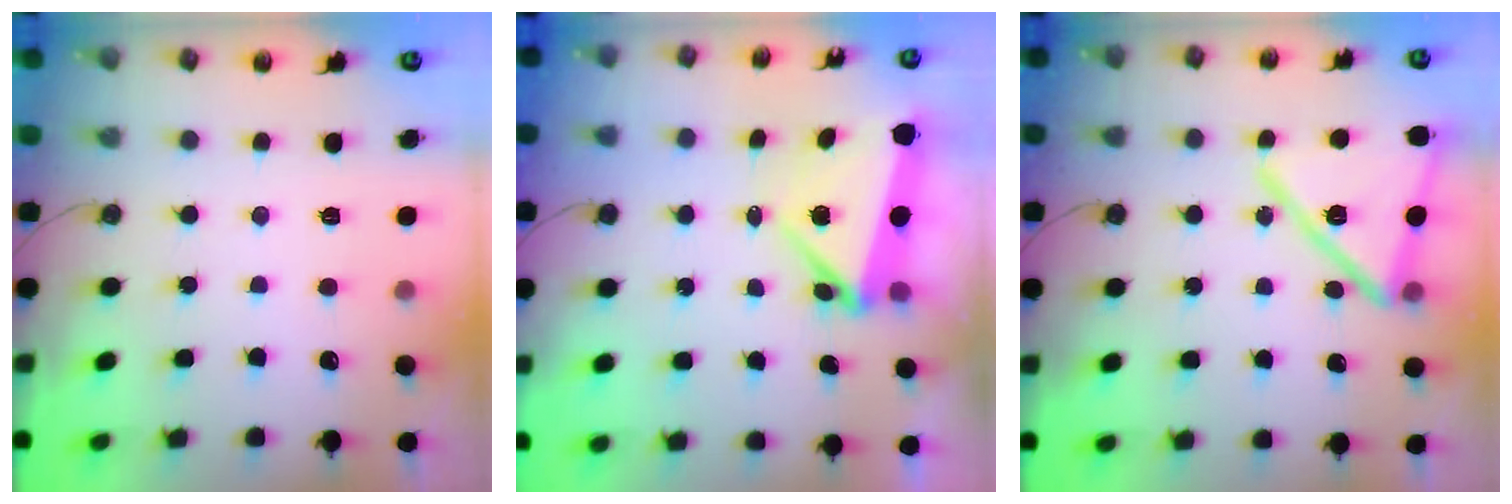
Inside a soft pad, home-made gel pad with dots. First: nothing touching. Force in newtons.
{"total": 5.8, "press": 5.8, "slide": 0.3}
{"total": 17.8, "press": 17.8, "slide": 1.1}